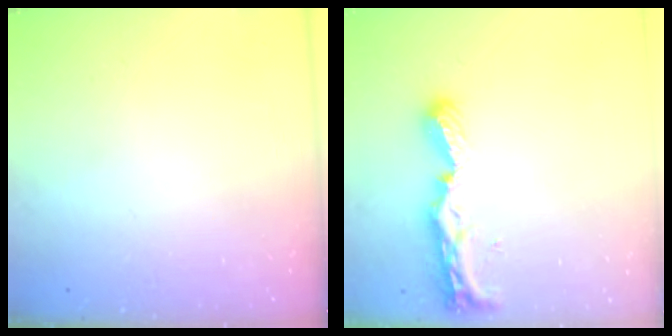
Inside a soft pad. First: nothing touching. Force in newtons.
{"total": 8.3, "press": 8.3, "slide": 0.6}